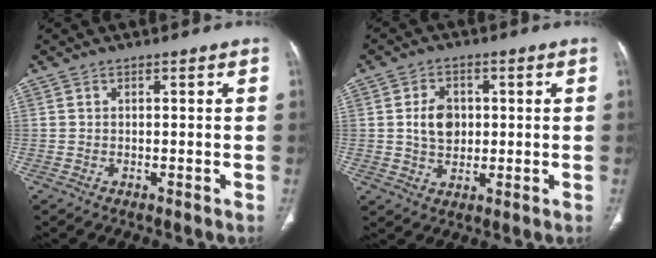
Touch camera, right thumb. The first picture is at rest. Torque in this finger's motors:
{"motor_torque": [0.43, 1.69, 0.55, -0.16, 0.02]}